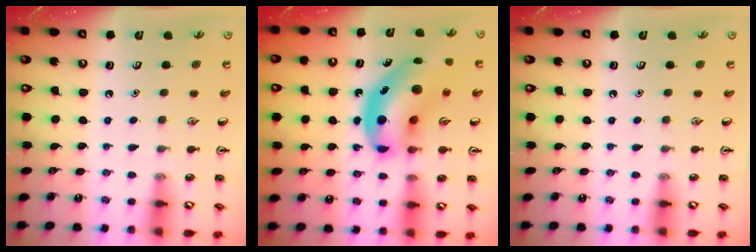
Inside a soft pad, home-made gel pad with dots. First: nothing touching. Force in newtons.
{"total": 16.9, "press": 16.1, "slide": 5.0}
{"total": 0.0}